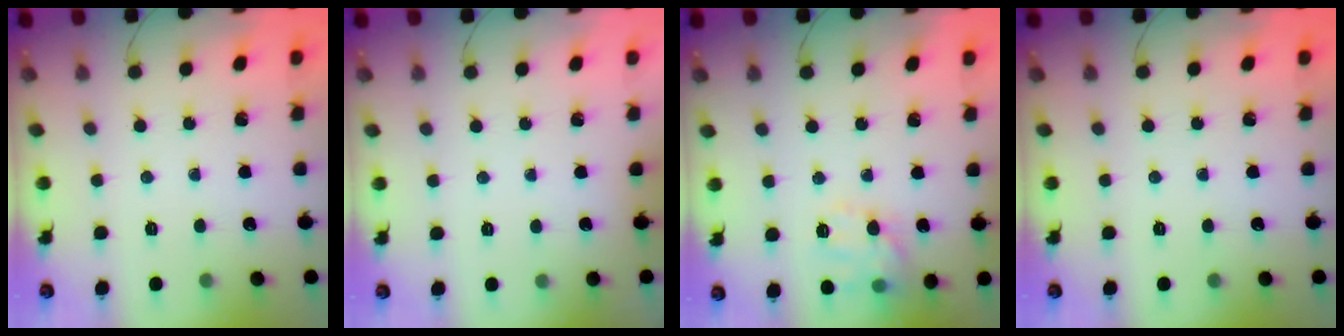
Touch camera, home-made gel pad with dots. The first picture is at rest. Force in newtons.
{"total": 1.9, "press": 1.9, "slide": 0.3}
{"total": 11.5, "press": 11.5, "slide": 0.6}
{"total": 0.0}